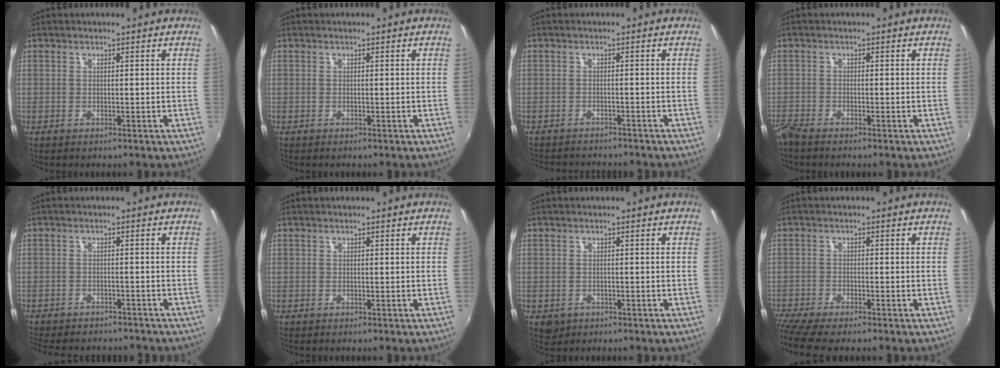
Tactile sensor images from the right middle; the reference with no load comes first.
{"total": 0.0}
{"total": 7.6, "force": [-7.0, 1.6, 2.2], "torque": [-0.057, -0.012, -0.101]}
{"total": 3.1, "force": [-2.8, 0.3, 1.2], "torque": [-0.036, -0.013, -0.057]}
{"total": 11.2, "force": [-9.8, 3.5, 4.2], "torque": [-0.099, -0.018, -0.138]}
{"total": 0.0}
{"total": 2.4, "force": [-0.9, 2.0, 0.9], "torque": [-0.020, -0.004, -0.008]}
{"total": 6.0, "force": [-5.3, 0.4, 2.9], "torque": [-0.077, -0.031, -0.095]}